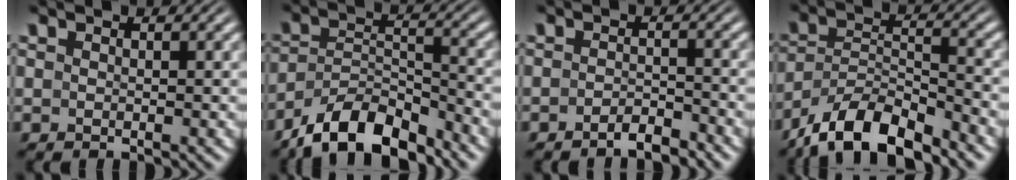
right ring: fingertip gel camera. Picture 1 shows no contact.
{"total": 8.1, "force": [-6.3, 3.6, 3.6], "torque": [-0.051, -0.013, -0.098]}
{"total": 2.5, "force": [-2.5, 0.0, 0.6], "torque": [-0.003, -0.001, -0.045]}
{"total": 7.8, "force": [-5.7, 3.7, 3.9], "torque": [-0.066, -0.018, -0.088]}